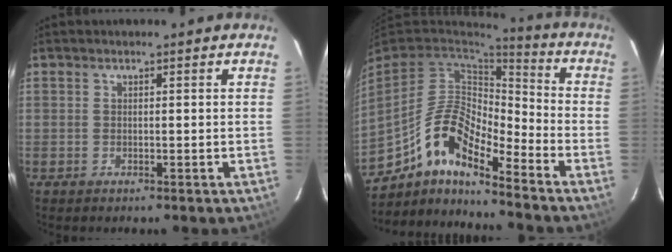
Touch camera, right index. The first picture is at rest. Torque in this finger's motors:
{"motor_torque": [0.51, -0.48, 0.52, 0.12]}